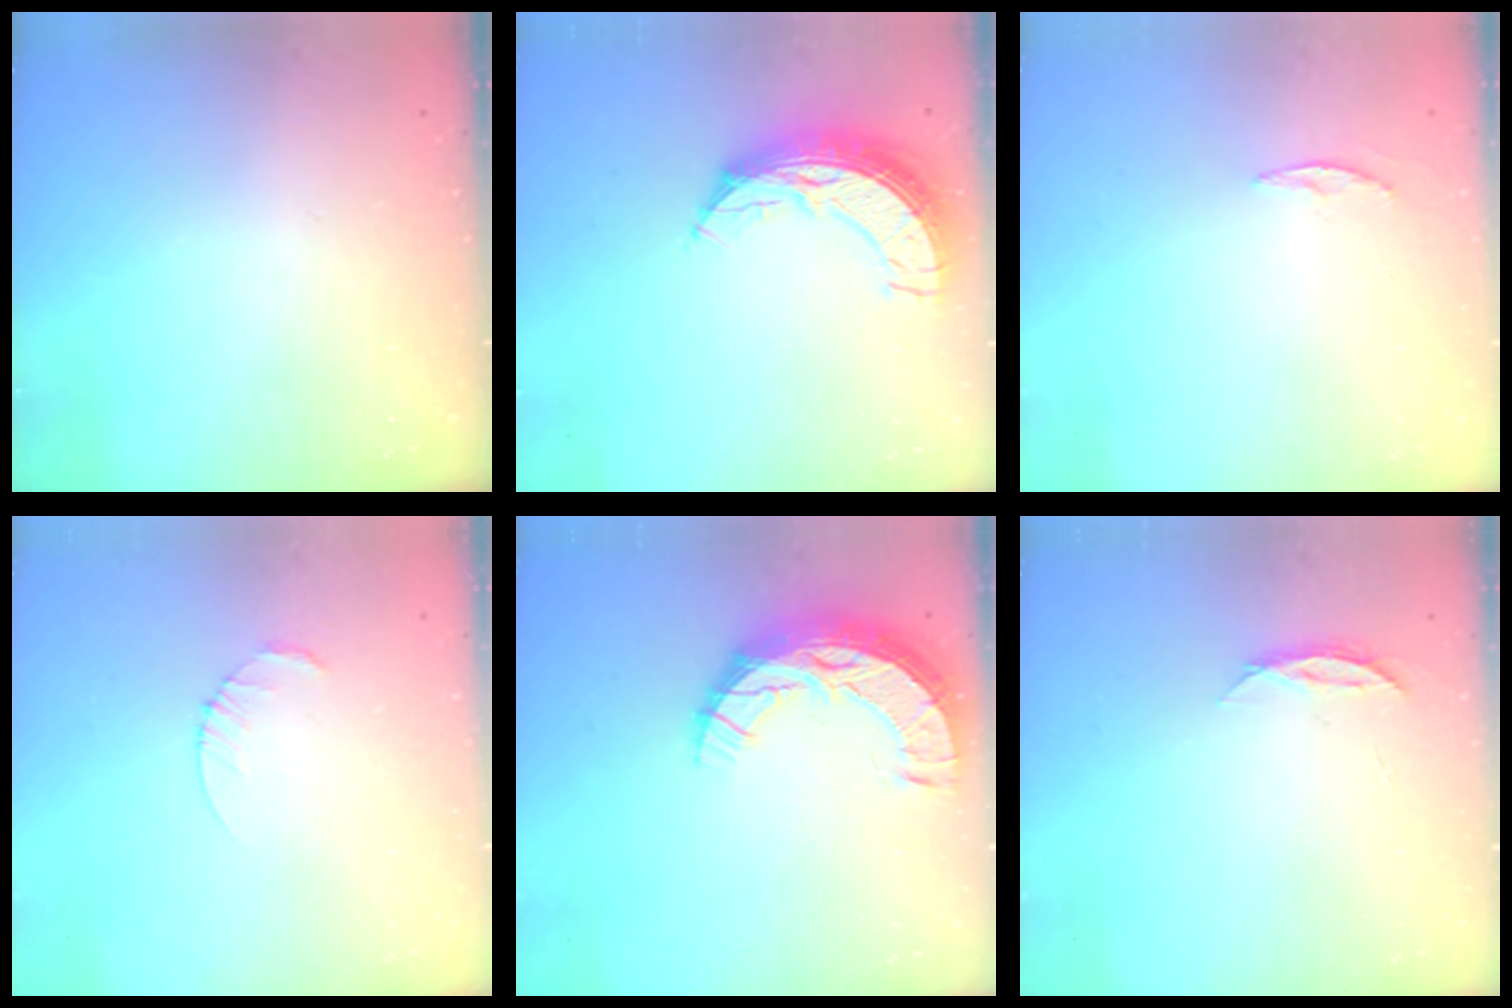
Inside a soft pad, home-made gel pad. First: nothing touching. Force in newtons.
{"total": 10.5, "press": 10.4, "slide": 0.9}
{"total": 3.3, "press": 3.3, "slide": 0.4}
{"total": 2.5, "press": 2.5, "slide": 0.3}
{"total": 13.0, "press": 13.0, "slide": 0.9}
{"total": 4.0, "press": 3.9, "slide": 0.4}